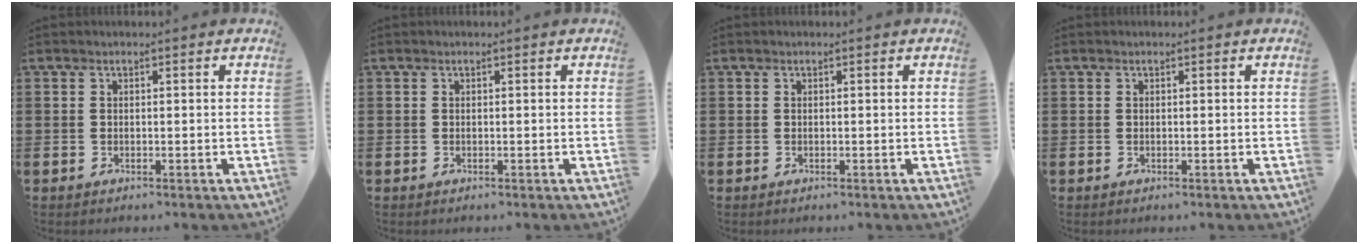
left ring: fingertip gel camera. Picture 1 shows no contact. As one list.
[{"total": 0.0}, {"total": 0.0}, {"total": 0.0}]